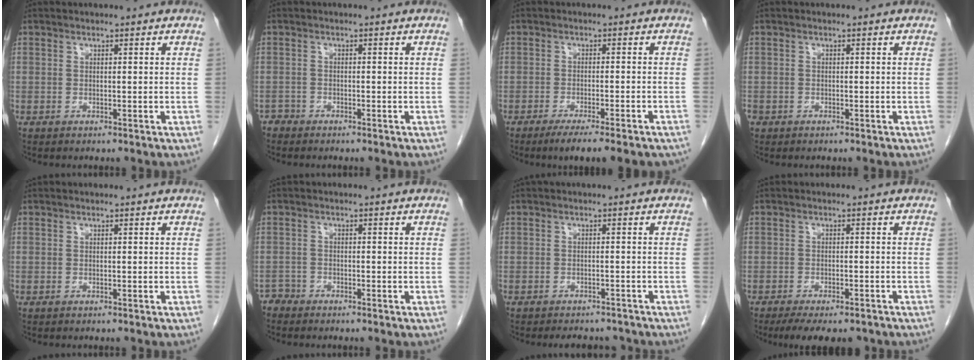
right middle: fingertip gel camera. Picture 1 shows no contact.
{"total": 1.1, "force": [-1.0, 0.4, -0.4], "torque": [0.011, 0.000, -0.019]}
{"total": 10.4, "force": [-8.1, 1.3, 6.3], "torque": [-0.070, -0.012, -0.111]}
{"total": 1.3, "force": [-0.7, 1.0, 0.3], "torque": [-0.008, 0.001, -0.012]}
{"total": 0.0}
{"total": 1.5, "force": [-1.3, 0.3, -0.6], "torque": [0.018, -0.001, -0.027]}
{"total": 5.7, "force": [-5.2, 2.0, 1.3], "torque": [-0.013, 0.000, -0.060]}
{"total": 9.7, "force": [-7.8, 3.2, 4.9], "torque": [-0.067, -0.007, -0.105]}